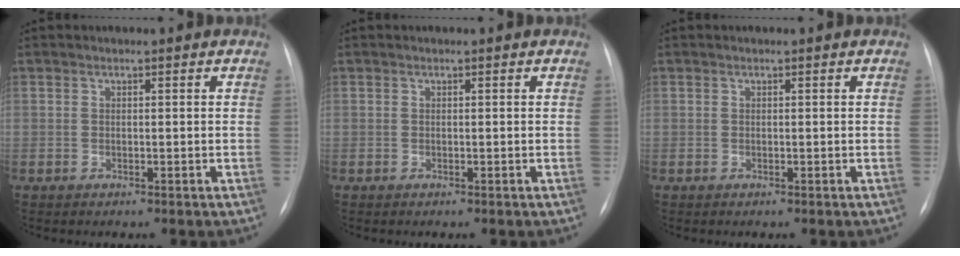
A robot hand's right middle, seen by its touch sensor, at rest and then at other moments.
{"total": 0.0}
{"total": 0.0}